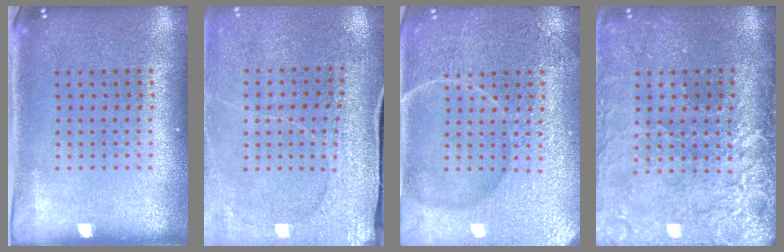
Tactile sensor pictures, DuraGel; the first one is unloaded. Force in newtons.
{"total": 2.9, "press": 2.9, "slide": 0.4}
{"total": 6.6, "press": 6.5, "slide": 0.9}
{"total": 4.3, "press": 3.6, "slide": 2.3}